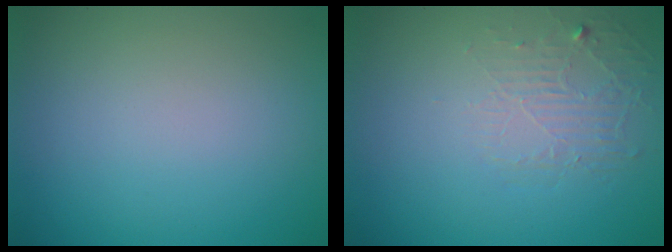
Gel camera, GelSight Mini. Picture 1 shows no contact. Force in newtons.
{"total": 1.9, "press": 0.6, "slide": 1.8}